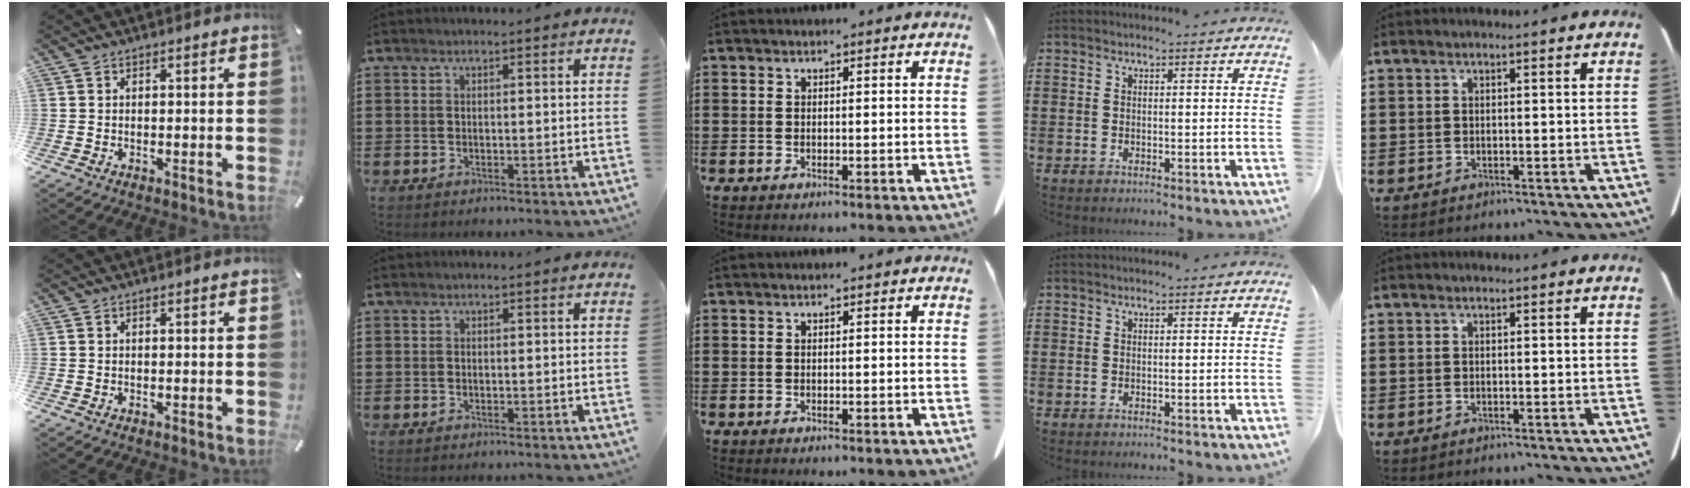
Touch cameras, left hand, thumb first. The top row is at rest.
{}